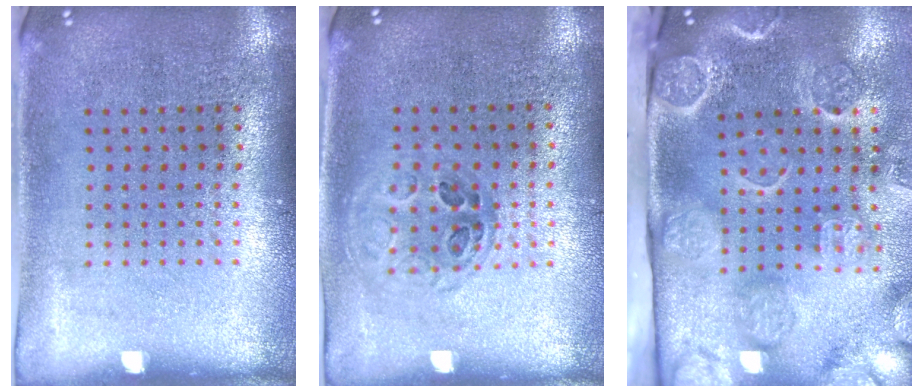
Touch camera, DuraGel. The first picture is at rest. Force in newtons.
{"total": 0.9, "press": 0.9, "slide": 0.2}
{"total": 4.6, "press": 3.5, "slide": 2.9}